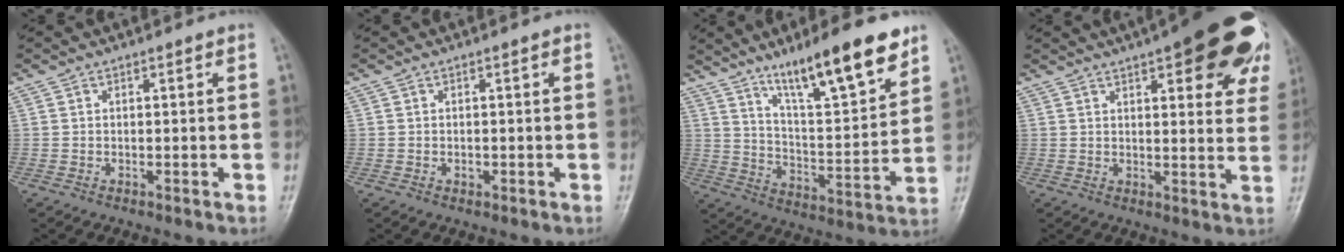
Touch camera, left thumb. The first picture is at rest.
{"total": 1.0, "force": [-0.1, 0.7, 0.7], "torque": [-0.009, 0.006, 0.000]}
{"total": 17.7, "force": [12.0, 3.5, 12.6], "torque": [-0.178, -0.064, 0.203]}
{"total": 21.5, "force": [11.3, 7.2, 16.9], "torque": [-0.188, -0.013, 0.134]}